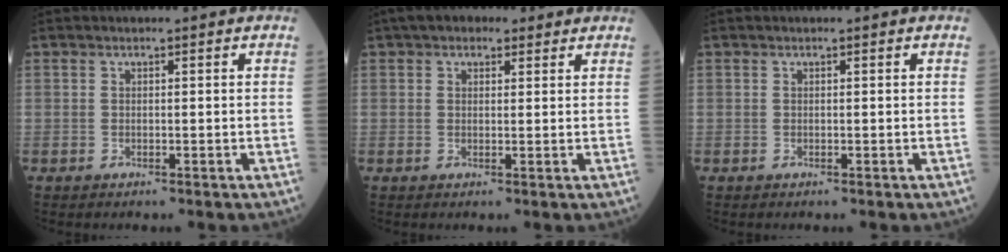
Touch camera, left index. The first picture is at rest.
{"total": 4.7, "force": [3.3, 2.5, 2.3], "torque": [-0.035, 0.029, 0.052]}
{"total": 0.0}